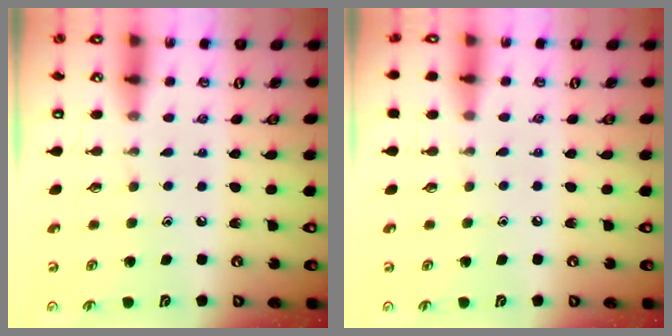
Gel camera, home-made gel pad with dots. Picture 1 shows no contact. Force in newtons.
{"total": 1.0, "press": 1.0, "slide": 0.2}